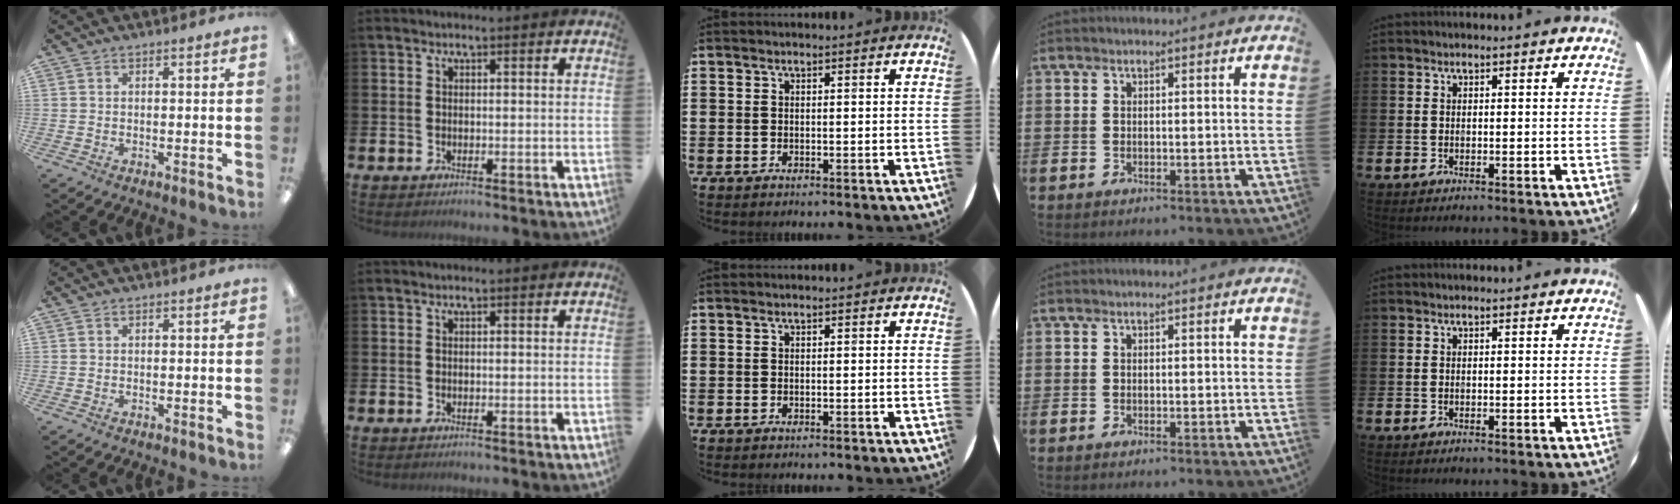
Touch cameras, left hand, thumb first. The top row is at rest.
{}